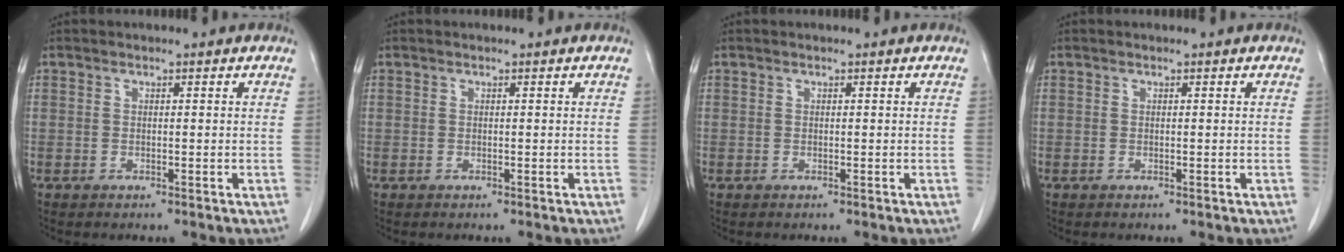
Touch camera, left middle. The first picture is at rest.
{"total": 0.0}
{"total": 0.0}
{"total": 0.0}